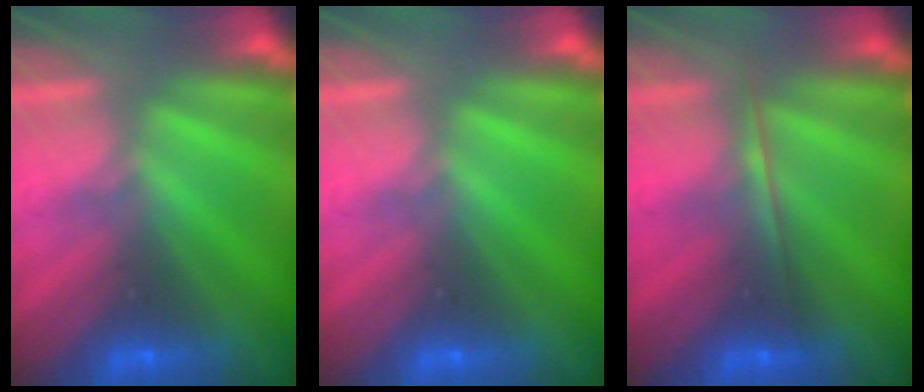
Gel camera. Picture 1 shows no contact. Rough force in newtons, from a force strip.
{"total": 0.0}
{"total": 1.7}